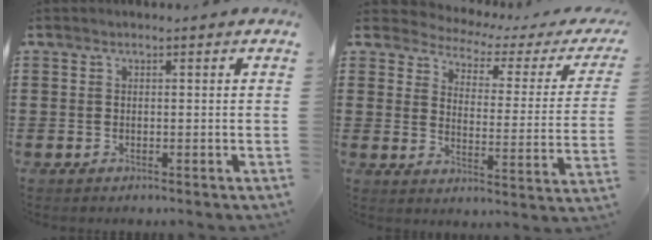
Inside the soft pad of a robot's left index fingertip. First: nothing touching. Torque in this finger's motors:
{"motor_torque": [2.14, 0.00, -0.15, -0.10]}